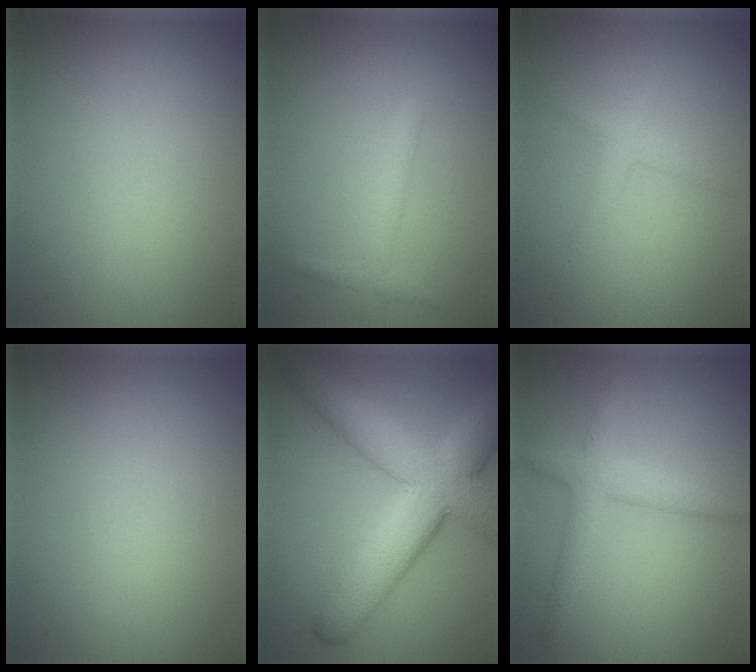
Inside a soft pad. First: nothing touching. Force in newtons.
{"total": 1.6, "press": 1.6, "slide": 0.1}
{"total": 1.4, "press": 1.4, "slide": 0.0}
{"total": 0.0}
{"total": 9.6, "press": 9.6, "slide": 0.8}
{"total": 3.0, "press": 3.0, "slide": 0.2}